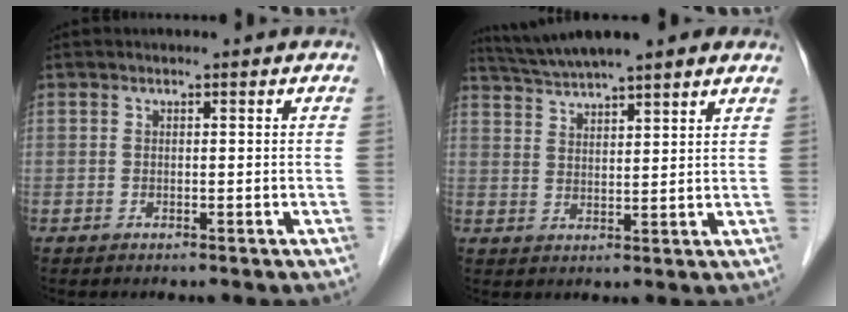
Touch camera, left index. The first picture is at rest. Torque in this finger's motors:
{"motor_torque": [0.86, -1.28, 0.83, 0.21]}